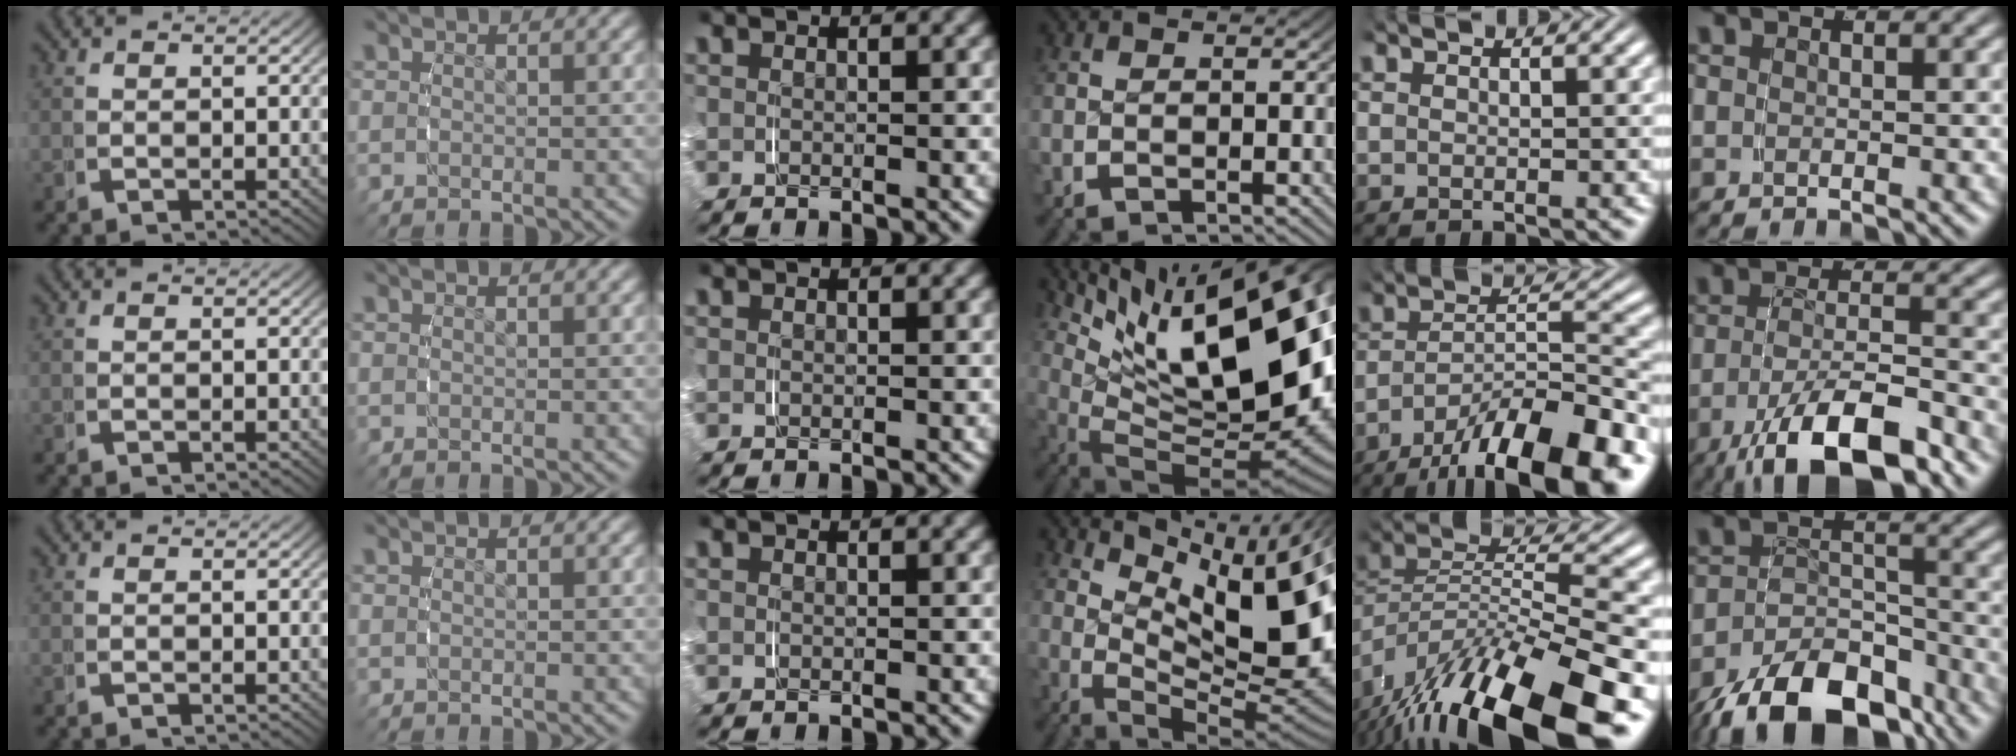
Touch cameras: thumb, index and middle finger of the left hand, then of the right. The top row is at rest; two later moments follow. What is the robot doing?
{"motion": "grasp_and_lifting", "object": "plastic wrap"}